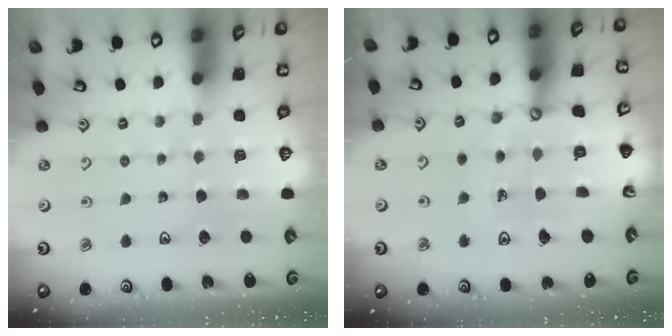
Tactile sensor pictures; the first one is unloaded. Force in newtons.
{"total": 14.6, "press": 14.5, "slide": 1.8}